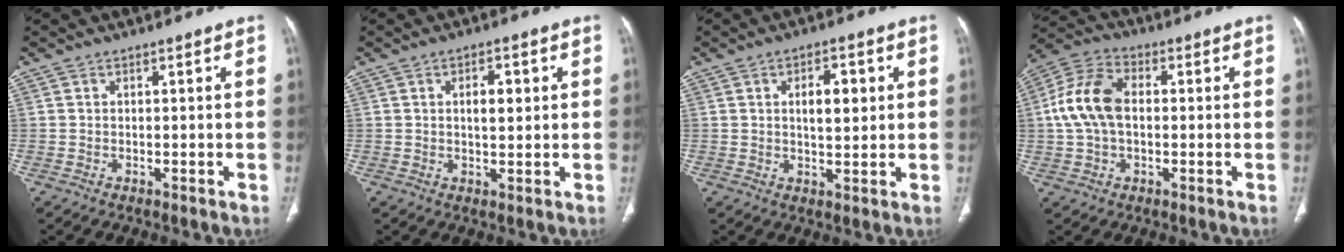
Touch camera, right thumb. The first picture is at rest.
{"total": 4.2, "force": [1.0, 2.0, 3.6], "torque": [-0.048, -0.003, 0.015]}
{"total": 6.1, "force": [1.5, 2.9, 5.2], "torque": [-0.066, -0.005, 0.023]}
{"total": 11.2, "force": [0.4, 7.3, 8.5], "torque": [-0.173, 0.027, 0.002]}